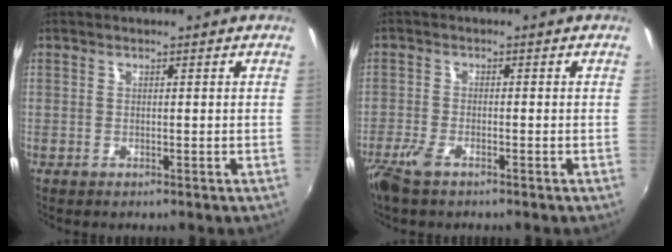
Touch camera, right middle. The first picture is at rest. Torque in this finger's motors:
{"motor_torque": [0.15, -0.14, 0.06, 0.02]}